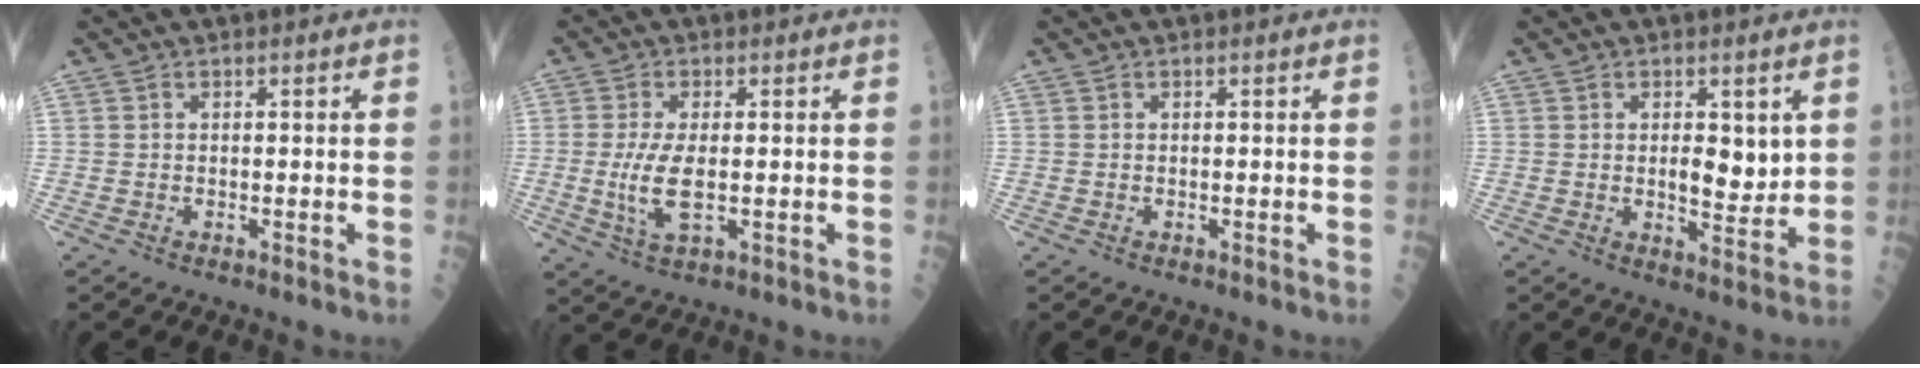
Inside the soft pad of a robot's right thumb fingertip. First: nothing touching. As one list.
[{"total": 6.9, "force": [-0.5, 2.6, 6.3], "torque": [-0.135, -0.010, -0.006]}, {"total": 0.0}, {"total": 5.5, "force": [1.3, 2.8, 4.6], "torque": [-0.048, -0.015, 0.022]}]